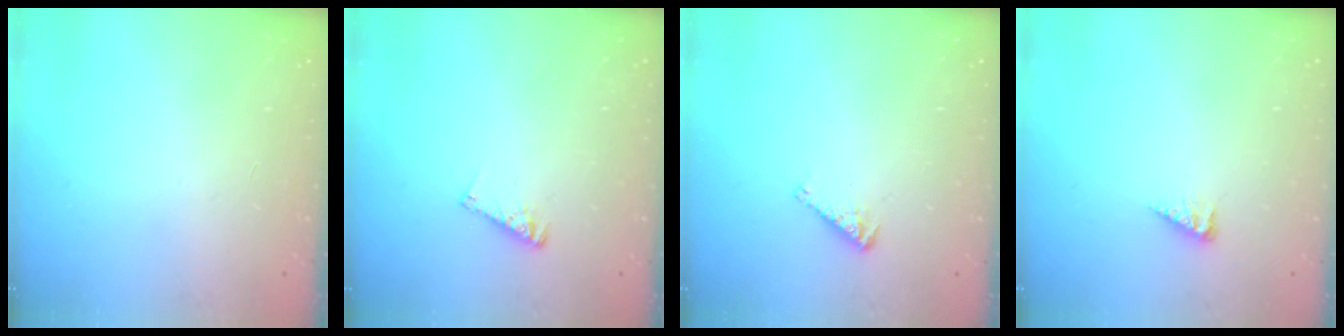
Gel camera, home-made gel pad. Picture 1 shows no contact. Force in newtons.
{"total": 3.4, "press": 3.3, "slide": 0.5}
{"total": 3.3, "press": 3.3, "slide": 0.6}
{"total": 2.9, "press": 2.9, "slide": 0.3}